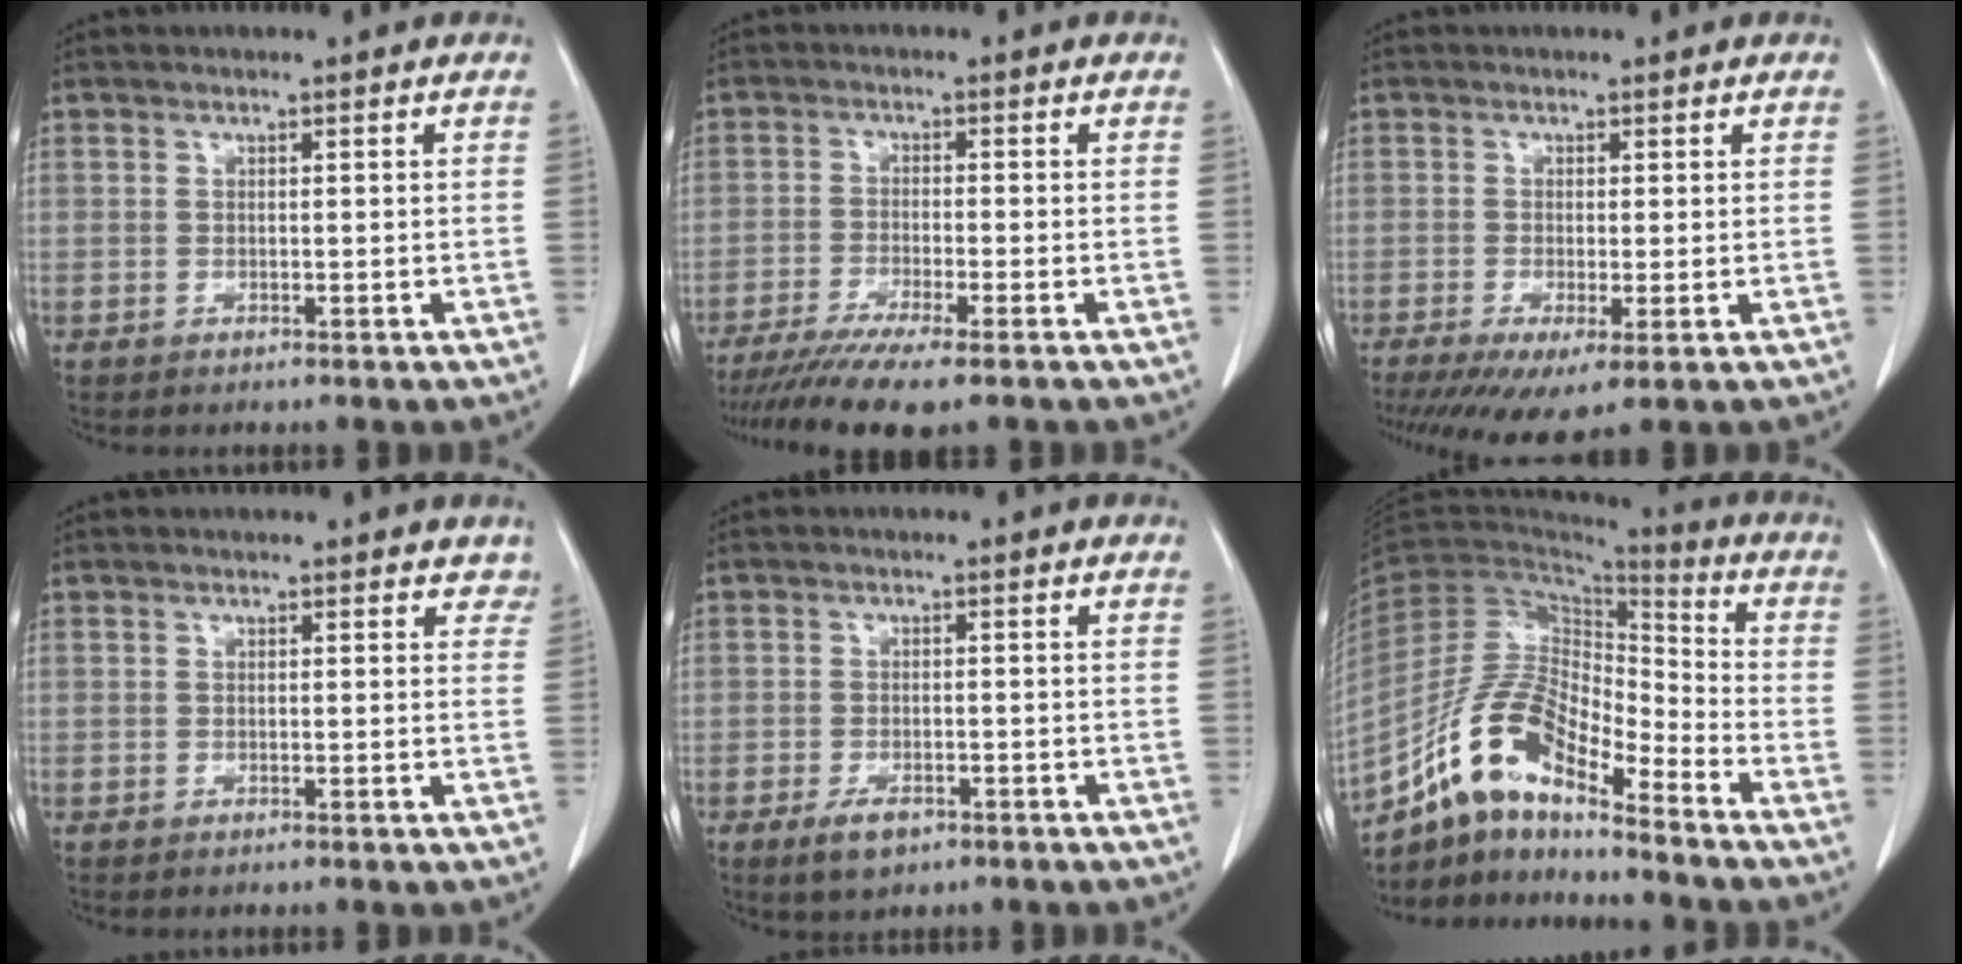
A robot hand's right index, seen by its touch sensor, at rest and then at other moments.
{"total": 9.5, "force": [-7.2, 0.4, 6.2], "torque": [-0.097, -0.019, -0.115]}
{"total": 6.9, "force": [-3.1, 1.9, 5.8], "torque": [-0.091, -0.019, -0.049]}
{"total": 2.9, "force": [2.5, 1.2, 0.8], "torque": [0.011, -0.006, 0.014]}
{"total": 3.6, "force": [-2.0, 1.9, 2.3], "torque": [-0.043, -0.003, -0.026]}
{"total": 12.4, "force": [-9.6, 3.4, 7.1], "torque": [-0.146, 0.026, -0.180]}